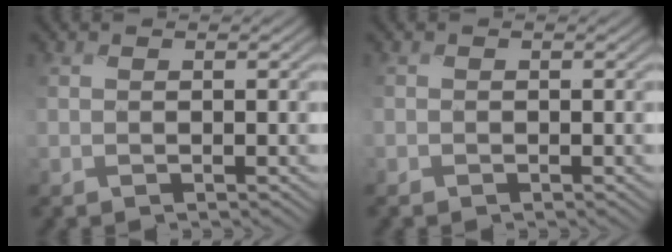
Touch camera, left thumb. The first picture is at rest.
{"total": 0.6, "force": [-0.4, 0.4, -0.1], "torque": [0.002, -0.005, -0.010]}